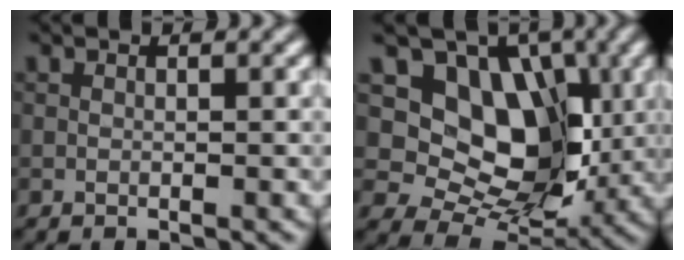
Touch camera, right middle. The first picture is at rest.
{"total": 9.3, "force": [2.3, 7.0, 5.7], "torque": [-0.085, -0.015, 0.026]}